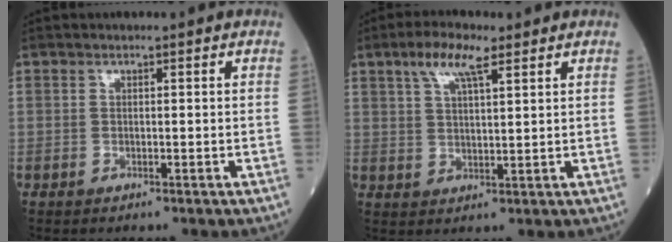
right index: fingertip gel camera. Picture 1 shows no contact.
{"total": 6.2, "force": [3.8, 1.3, 4.7], "torque": [-0.098, 0.013, 0.072]}